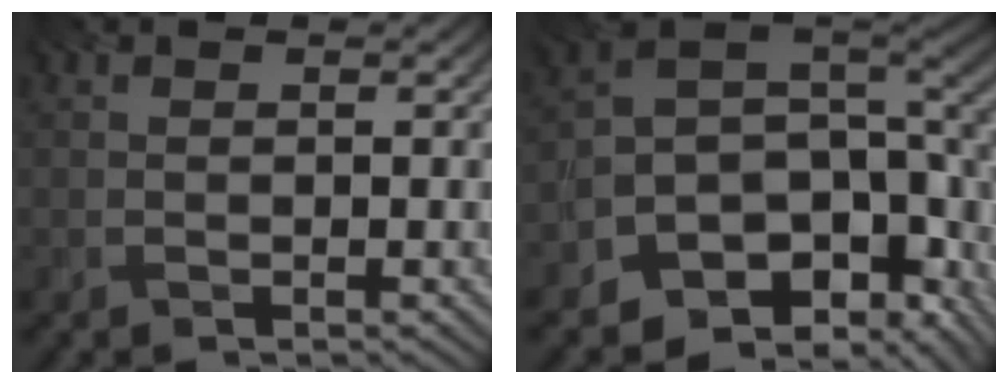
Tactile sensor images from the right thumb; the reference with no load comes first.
{"total": 12.2, "force": [-4.7, 7.9, 8.1], "torque": [-0.155, -0.028, -0.068]}